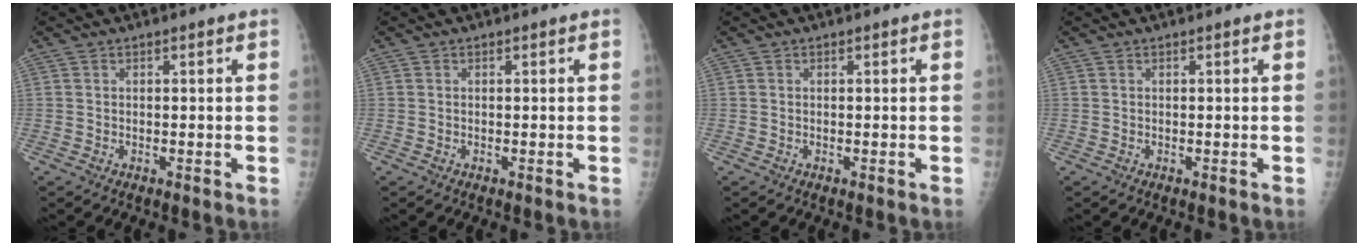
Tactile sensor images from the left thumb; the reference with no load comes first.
{"total": 0.0}
{"total": 0.0}
{"total": 0.0}